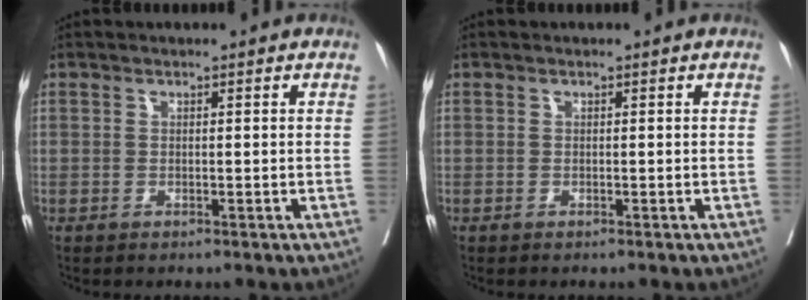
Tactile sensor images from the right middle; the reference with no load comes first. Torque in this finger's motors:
{"motor_torque": [-0.37, 0.01, -0.05, -0.01]}